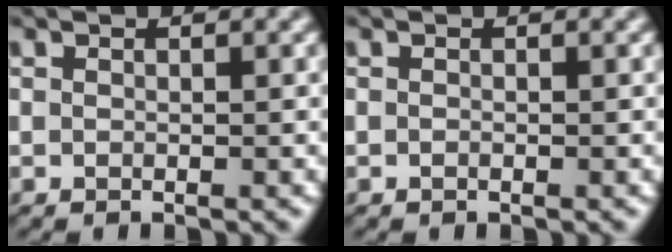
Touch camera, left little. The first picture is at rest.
{"total": 0.0}